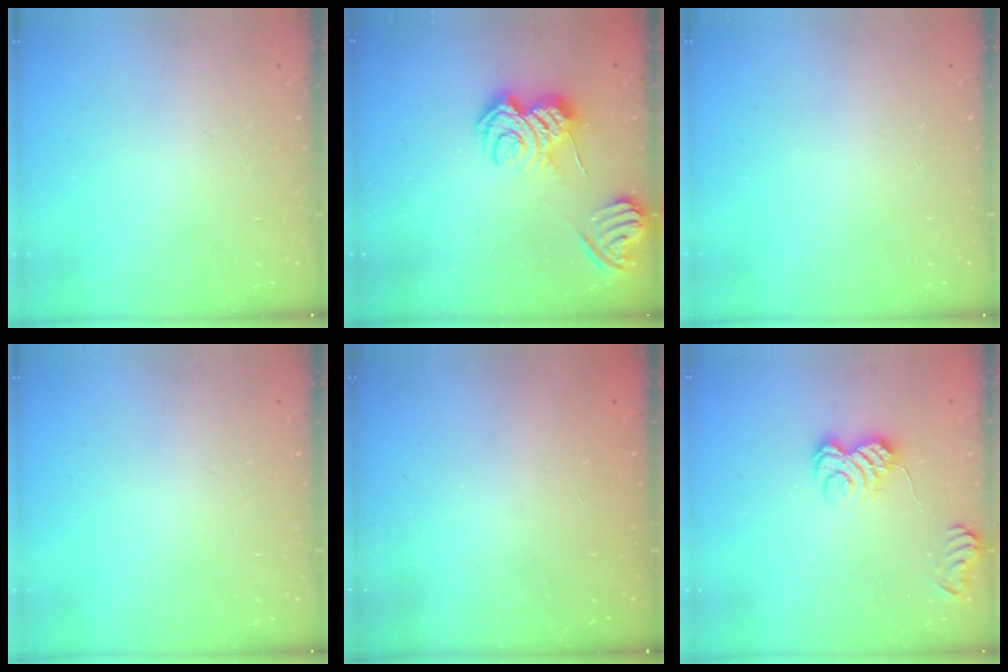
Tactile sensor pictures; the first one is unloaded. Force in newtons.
{"total": 9.3, "press": 9.3, "slide": 0.7}
{"total": 0.0}
{"total": 0.0}
{"total": 2.3, "press": 2.2, "slide": 0.7}
{"total": 5.8, "press": 5.7, "slide": 1.4}